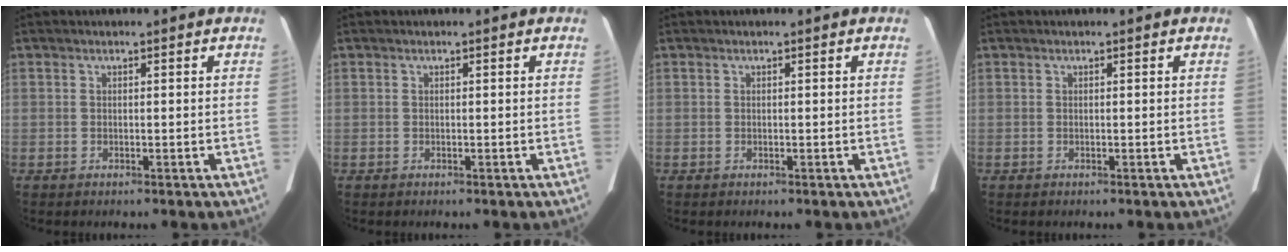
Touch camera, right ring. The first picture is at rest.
{"total": 0.0}
{"total": 0.0}
{"total": 0.0}